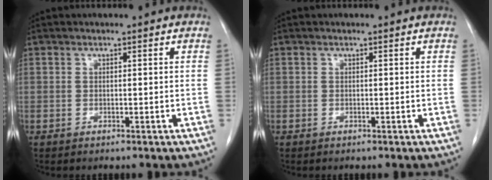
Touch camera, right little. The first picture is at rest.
{"total": 0.0}